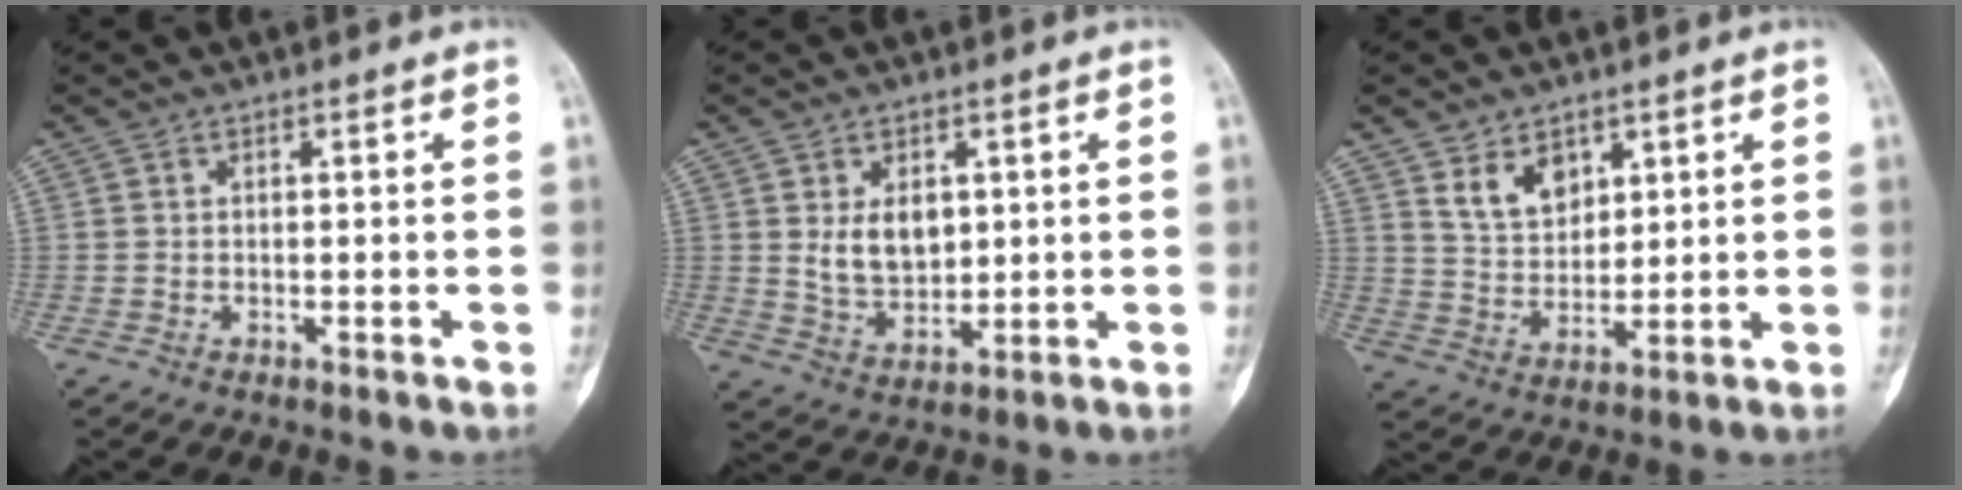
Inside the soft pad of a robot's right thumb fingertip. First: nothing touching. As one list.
[{"total": 7.2, "force": [1.8, 4.9, 5.0], "torque": [-0.064, -0.018, 0.044]}, {"total": 7.4, "force": [4.1, 4.8, 3.8], "torque": [-0.043, -0.033, 0.085]}]